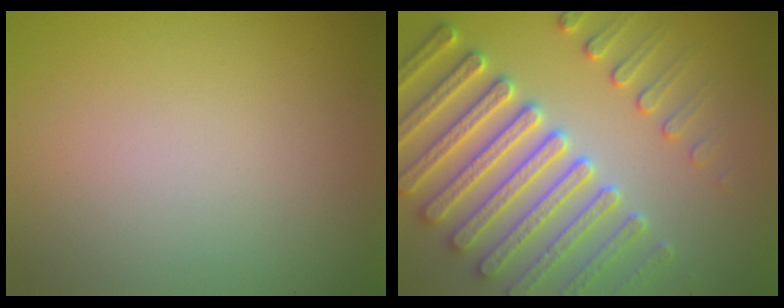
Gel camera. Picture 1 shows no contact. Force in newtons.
{"total": 7.6, "press": 7.3, "slide": 1.9}